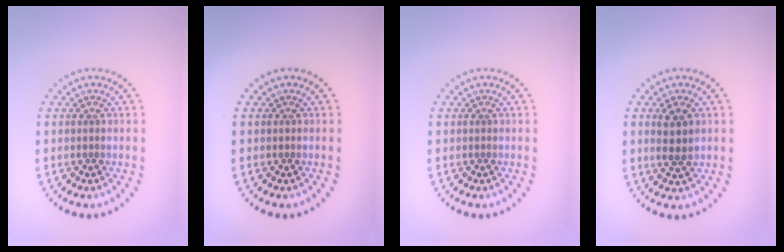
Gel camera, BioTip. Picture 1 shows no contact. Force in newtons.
{"total": 0.0}
{"total": 0.0}
{"total": 2.4, "press": 2.3, "slide": 0.7}